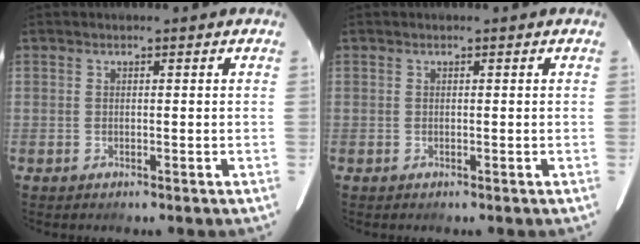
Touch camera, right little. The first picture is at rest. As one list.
[{"total": 0.0}]